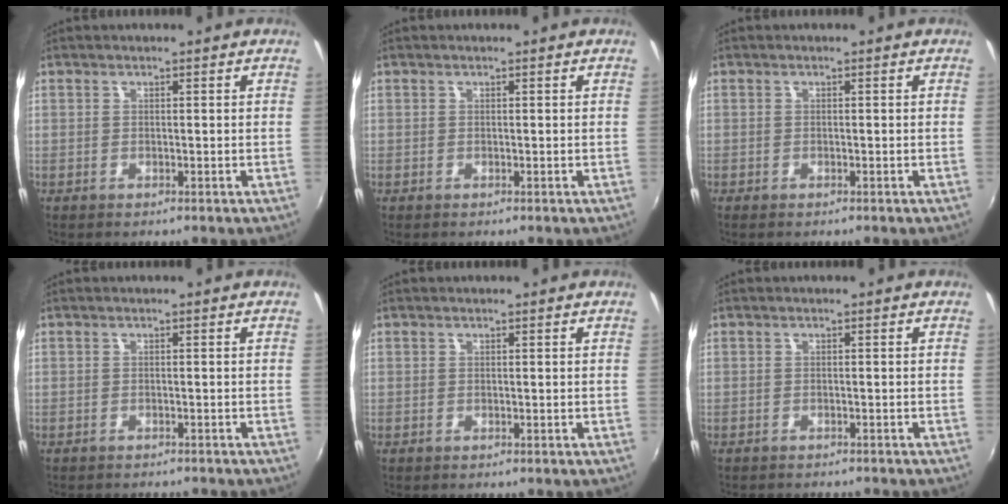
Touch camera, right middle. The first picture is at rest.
{"total": 0.0}
{"total": 0.6, "force": [-0.5, 0.0, 0.4], "torque": [-0.006, 0.001, -0.008]}
{"total": 3.1, "force": [-2.8, 0.7, 0.9], "torque": [-0.023, -0.009, -0.039]}
{"total": 0.0}
{"total": 3.1, "force": [-2.9, 0.6, 1.0], "torque": [-0.023, -0.010, -0.041]}